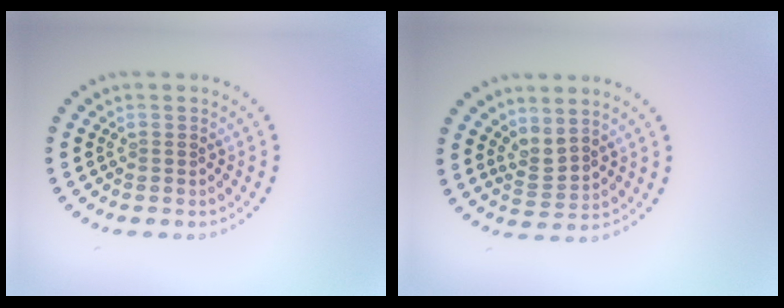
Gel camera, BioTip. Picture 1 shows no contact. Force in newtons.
{"total": 2.2, "press": 1.4, "slide": 1.7}